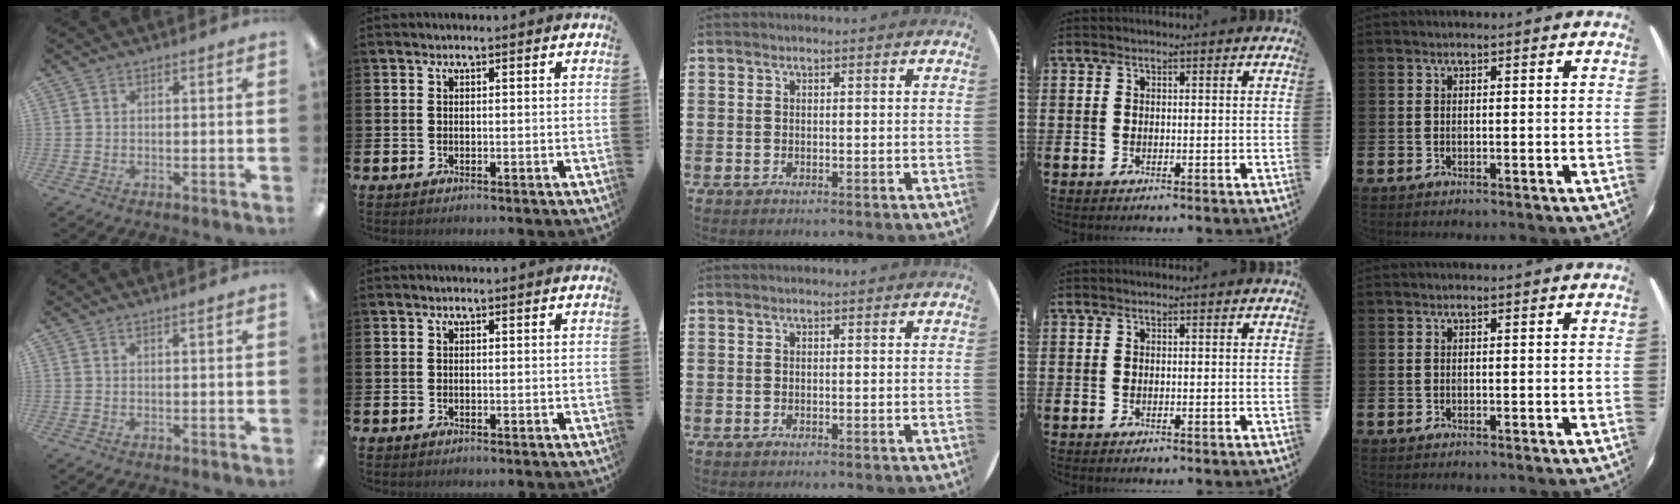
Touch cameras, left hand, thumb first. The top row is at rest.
{"thumb": {"total": 0.7, "force": [0.4, -0.1, 0.6], "torque": [-0.010, -0.002, 0.007]}}